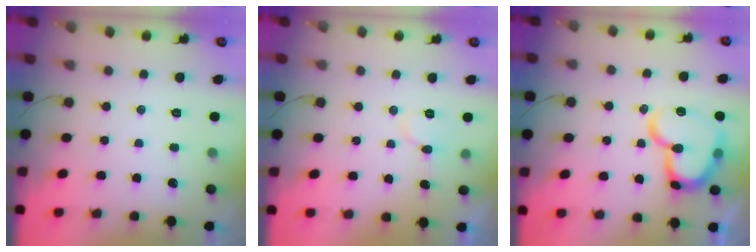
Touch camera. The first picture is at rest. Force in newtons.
{"total": 6.0, "press": 6.0, "slide": 0.3}
{"total": 17.3, "press": 17.2, "slide": 1.6}